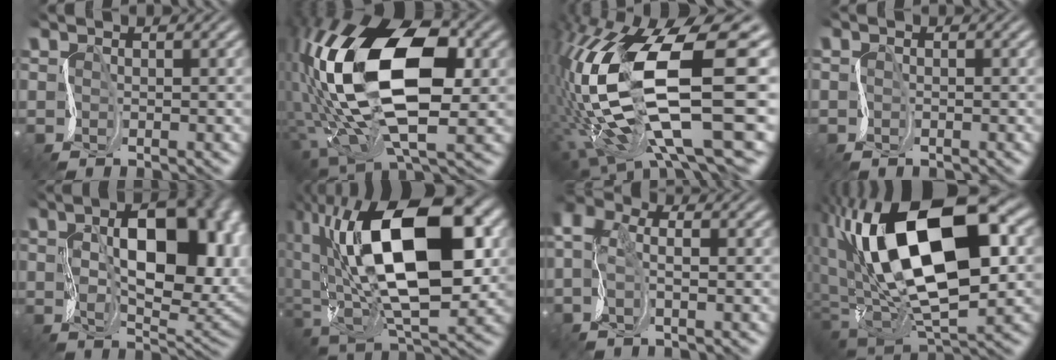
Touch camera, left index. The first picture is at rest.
{"total": 12.3, "force": [1.1, 6.8, 10.3], "torque": [-0.221, 0.002, 0.021]}
{"total": 13.9, "force": [-0.8, 5.7, 12.7], "torque": [-0.290, 0.010, -0.004]}
{"total": 0.8, "force": [-0.3, -0.1, -0.7], "torque": [0.001, 0.002, -0.009]}
{"total": 11.2, "force": [2.3, 5.8, 9.3], "torque": [-0.144, 0.016, 0.043]}
{"total": 14.9, "force": [2.2, 8.8, 11.9], "torque": [-0.236, 0.005, 0.030]}
{"total": 2.5, "force": [0.1, 1.4, 2.1], "torque": [-0.085, 0.020, 0.000]}
{"total": 14.2, "force": [3.3, 7.7, 11.5], "torque": [-0.241, 0.004, 0.066]}